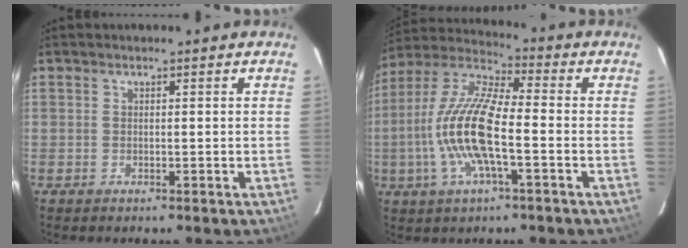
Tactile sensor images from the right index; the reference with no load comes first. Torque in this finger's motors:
{"motor_torque": [2.14, 0.00, 1.05, 0.21]}